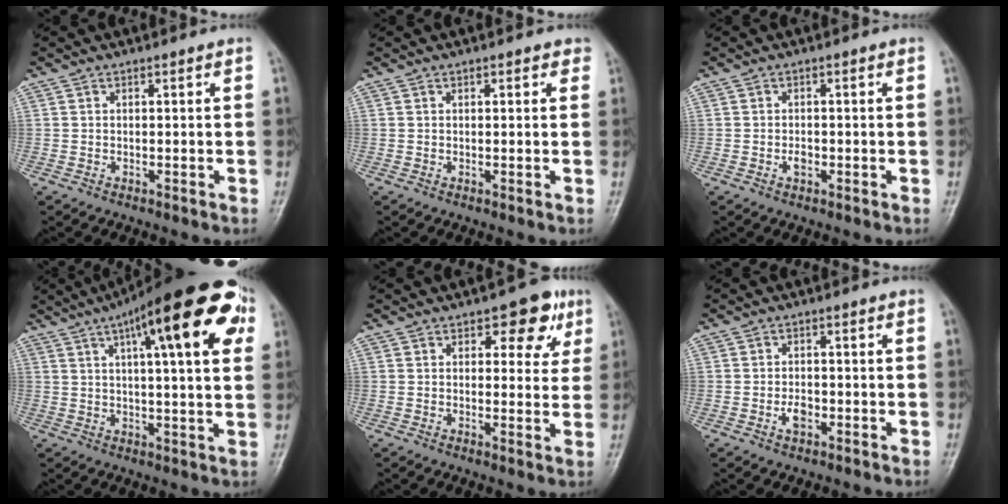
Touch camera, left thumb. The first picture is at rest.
{"total": 1.6, "force": [0.9, 0.9, 1.0], "torque": [-0.003, 0.000, 0.006]}
{"total": 1.5, "force": [-0.6, 1.0, 1.0], "torque": [-0.012, 0.002, -0.011]}
{"total": 23.0, "force": [9.5, 6.3, 19.9], "torque": [-0.274, 0.011, 0.131]}
{"total": 7.9, "force": [3.8, 4.5, 5.3], "torque": [-0.021, -0.010, 0.041]}
{"total": 2.7, "force": [-1.1, 1.6, 1.9], "torque": [-0.029, 0.005, -0.019]}